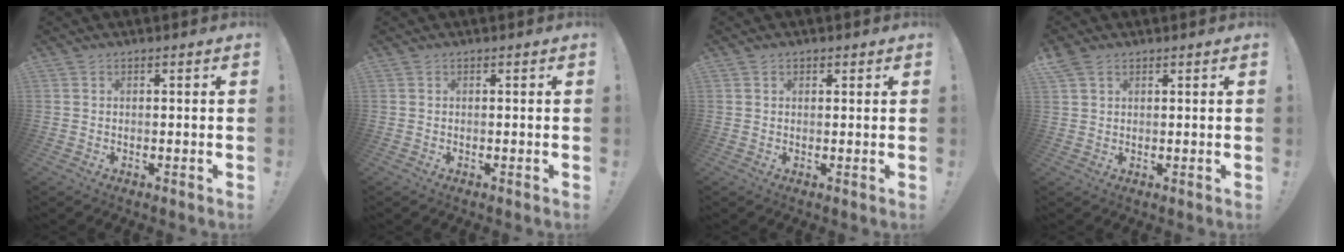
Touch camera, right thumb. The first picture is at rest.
{"total": 0.0}
{"total": 1.0, "force": [0.7, 0.7, 0.4], "torque": [-0.004, 0.001, 0.012]}
{"total": 3.2, "force": [2.1, 2.0, 1.3], "torque": [-0.021, -0.005, 0.040]}